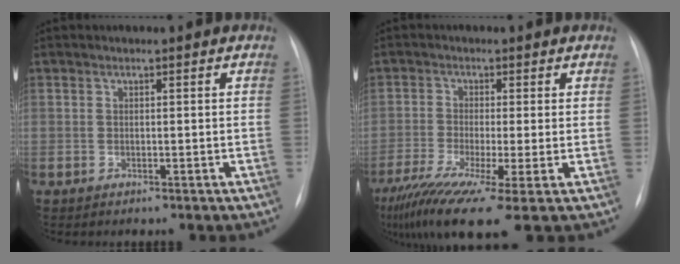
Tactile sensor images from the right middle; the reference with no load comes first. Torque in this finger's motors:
{"motor_torque": [1.44, -0.69, 0.67, 0.20]}